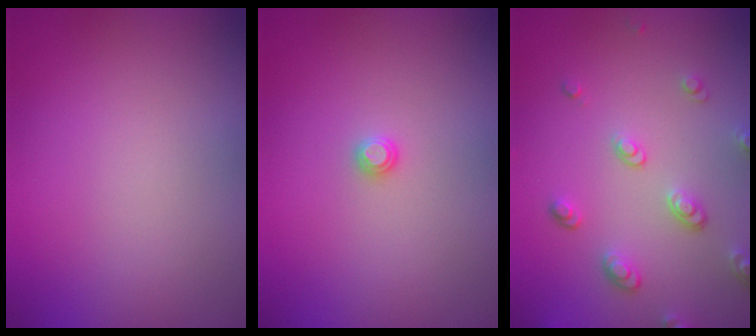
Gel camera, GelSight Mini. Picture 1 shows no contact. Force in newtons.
{"total": 0.8, "press": 0.8, "slide": 0.1}
{"total": 3.2, "press": 2.6, "slide": 1.8}